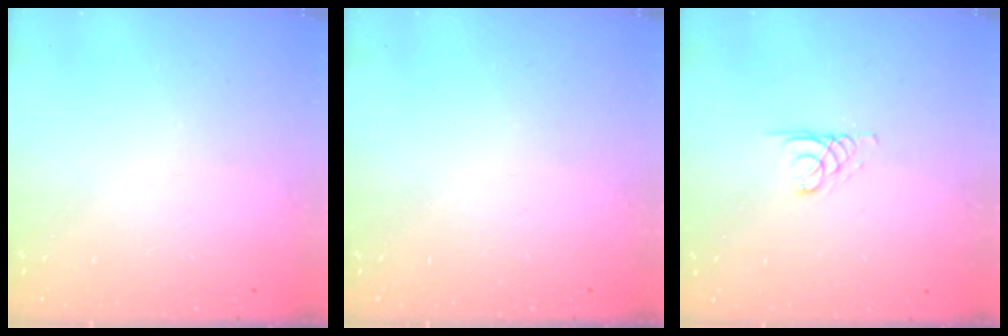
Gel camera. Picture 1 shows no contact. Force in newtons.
{"total": 0.0}
{"total": 2.1, "press": 2.1, "slide": 0.2}